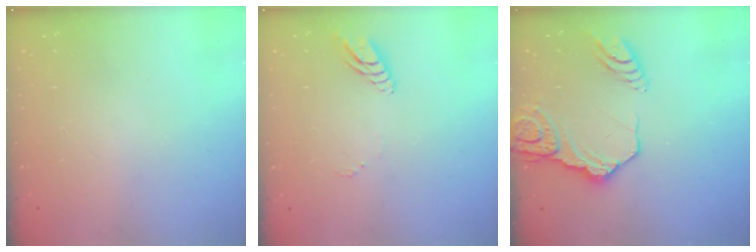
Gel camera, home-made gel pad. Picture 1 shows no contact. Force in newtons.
{"total": 8.7, "press": 8.6, "slide": 1.1}
{"total": 16.5, "press": 16.4, "slide": 1.9}